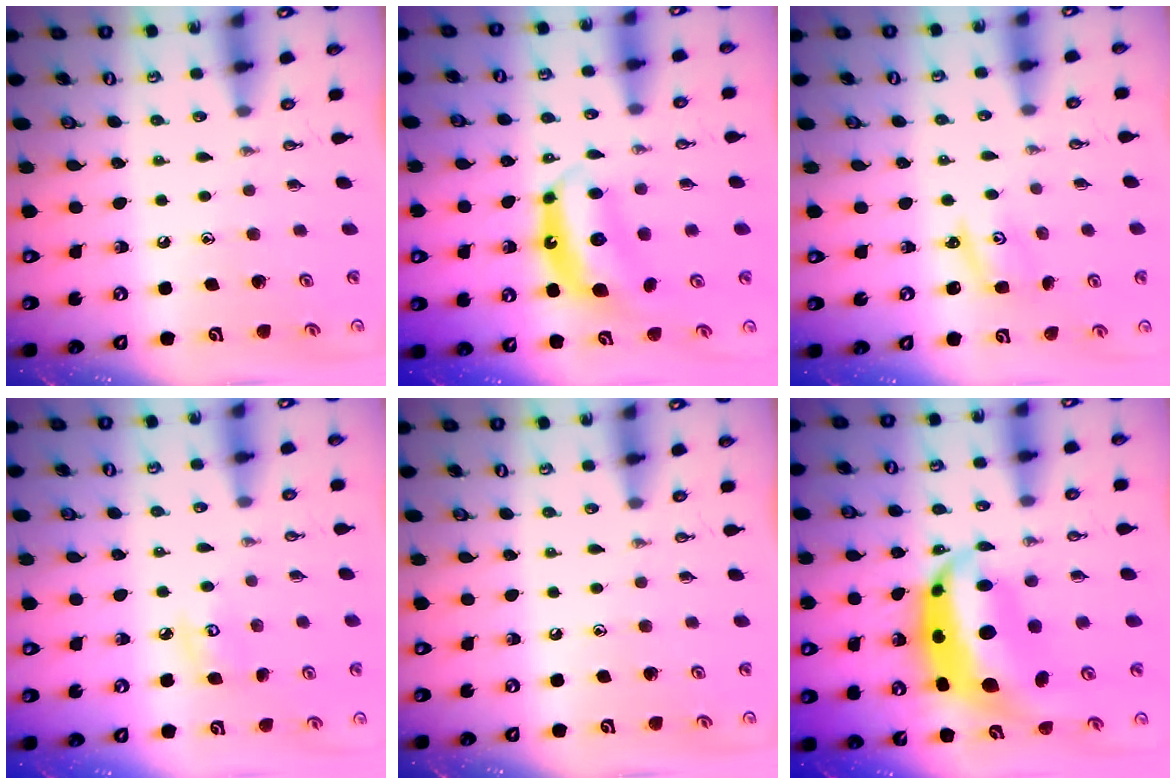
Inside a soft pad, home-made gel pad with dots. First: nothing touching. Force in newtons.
{"total": 7.1, "press": 7.1, "slide": 0.5}
{"total": 2.1, "press": 2.1, "slide": 0.2}
{"total": 6.3, "press": 6.3, "slide": 0.4}
{"total": 0.0}
{"total": 12.9, "press": 12.9, "slide": 1.1}